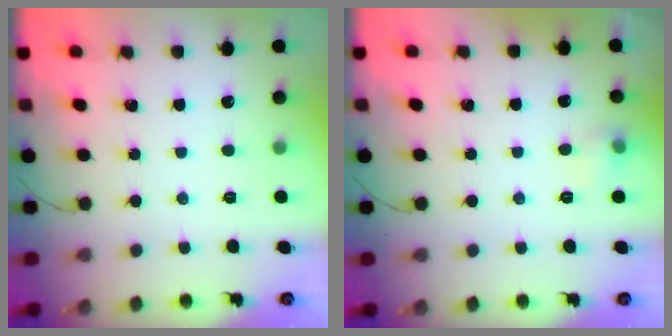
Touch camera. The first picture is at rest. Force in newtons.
{"total": 5.4, "press": 5.4, "slide": 1.0}